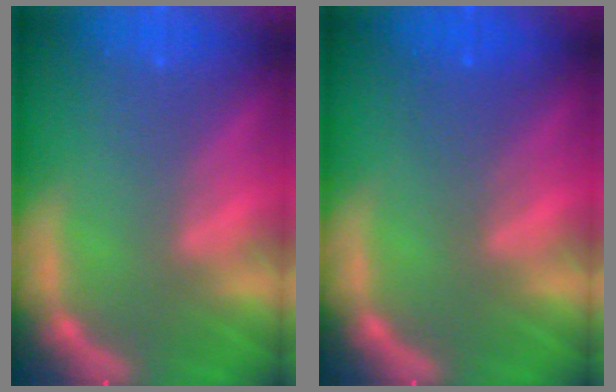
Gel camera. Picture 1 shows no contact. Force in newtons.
{"total": 2.0}